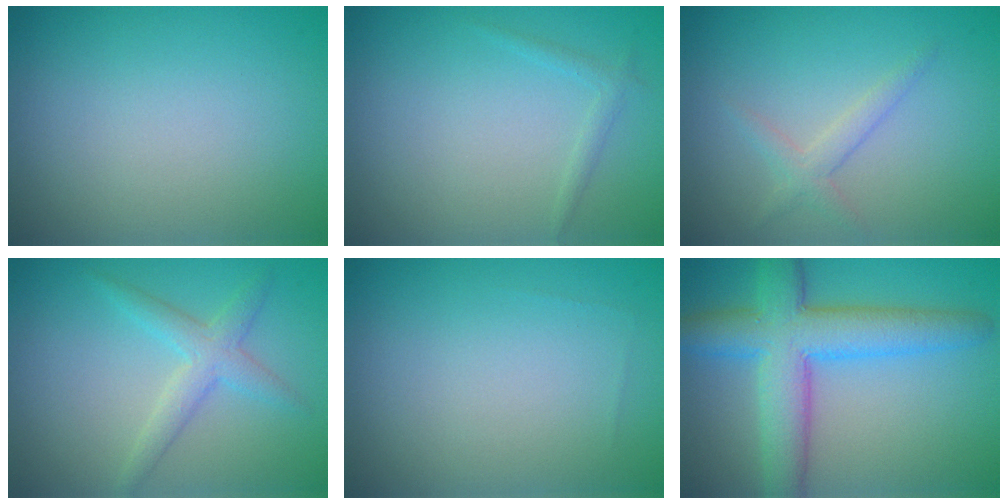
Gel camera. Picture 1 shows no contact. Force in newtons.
{"total": 0.9, "press": 0.9, "slide": 0.1}
{"total": 1.6, "press": 1.6, "slide": 0.1}
{"total": 2.5, "press": 2.5, "slide": 0.2}
{"total": 0.0}
{"total": 7.6, "press": 7.6, "slide": 0.3}